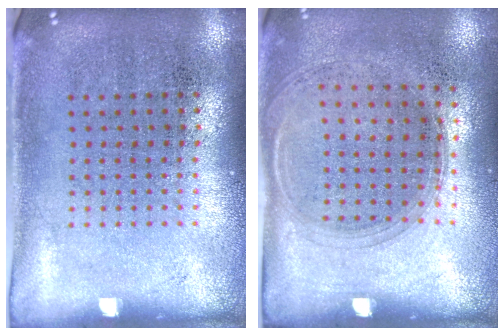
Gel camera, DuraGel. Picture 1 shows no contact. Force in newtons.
{"total": 1.4, "press": 1.2, "slide": 0.6}